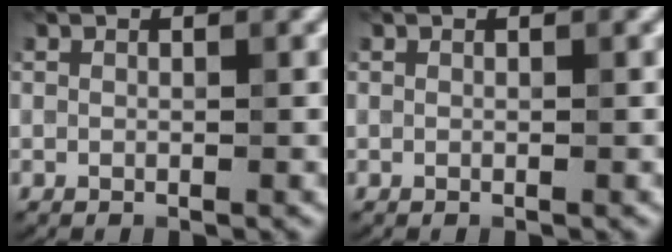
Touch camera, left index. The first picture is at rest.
{"total": 0.0}